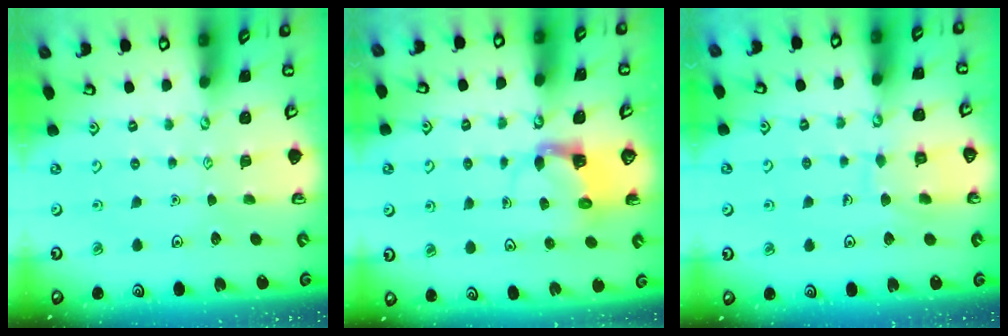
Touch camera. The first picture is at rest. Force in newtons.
{"total": 3.9, "press": 3.8, "slide": 0.7}
{"total": 8.3, "press": 8.3, "slide": 0.8}